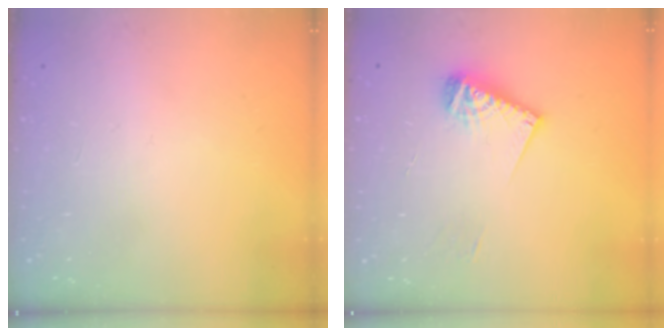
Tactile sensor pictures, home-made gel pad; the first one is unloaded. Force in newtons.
{"total": 9.3, "press": 9.2, "slide": 1.1}